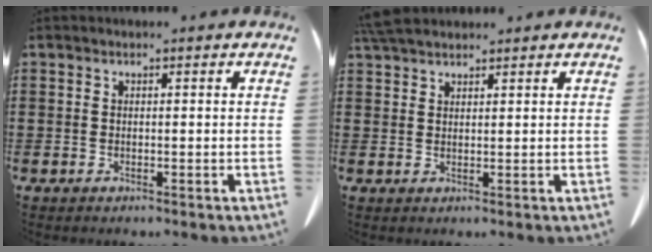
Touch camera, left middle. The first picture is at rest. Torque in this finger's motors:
{"motor_torque": [0.79, -0.77, 0.31, 0.09]}